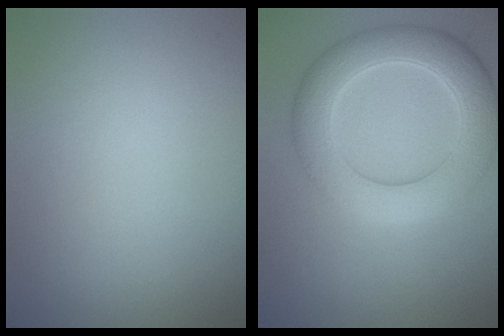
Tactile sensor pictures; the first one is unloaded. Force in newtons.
{"total": 6.8, "press": 6.8, "slide": 0.2}